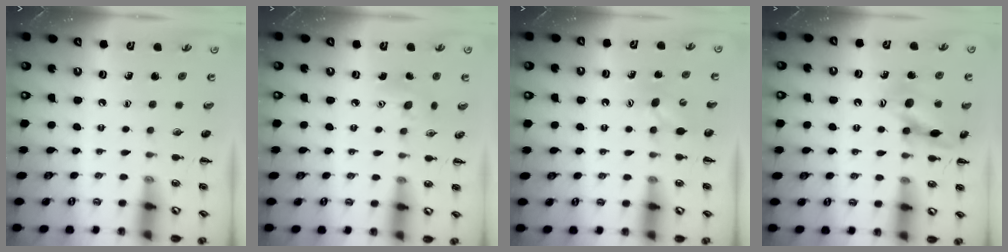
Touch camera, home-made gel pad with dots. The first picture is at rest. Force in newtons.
{"total": 5.6, "press": 5.5, "slide": 1.0}
{"total": 5.4, "press": 5.3, "slide": 1.1}
{"total": 14.1, "press": 14.0, "slide": 1.2}